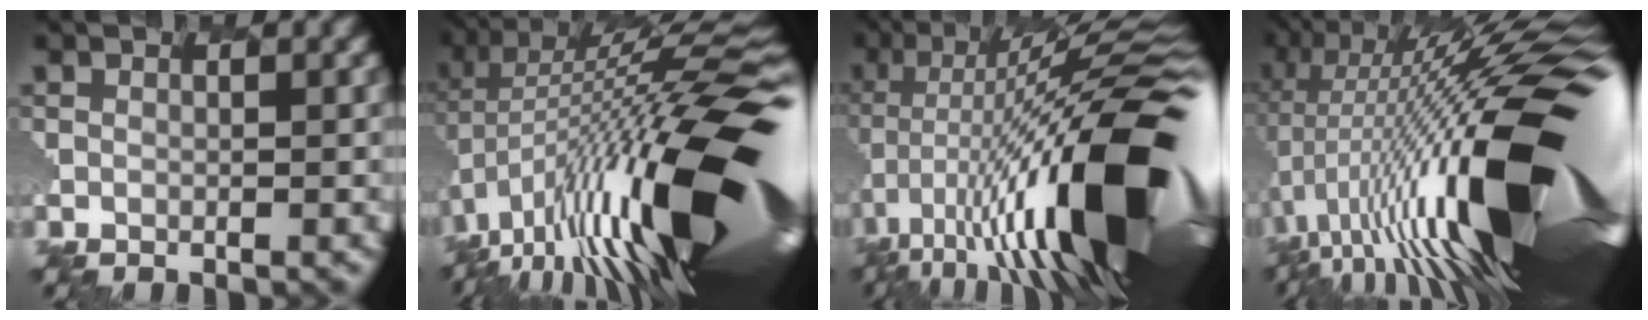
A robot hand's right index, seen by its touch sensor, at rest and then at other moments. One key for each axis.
{"total": 18.6, "fx": -2.3, "fy": 5.8, "fz": 17.5, "tx": -0.281, "ty": 0.013, "tz": -0.055}
{"total": 17.4, "fx": -2.8, "fy": 5.5, "fz": 16.3, "tx": -0.268, "ty": 0.026, "tz": -0.074}
{"total": 19.5, "fx": 0.1, "fy": 6.0, "fz": 18.5, "tx": -0.312, "ty": 0.022, "tz": -0.012}